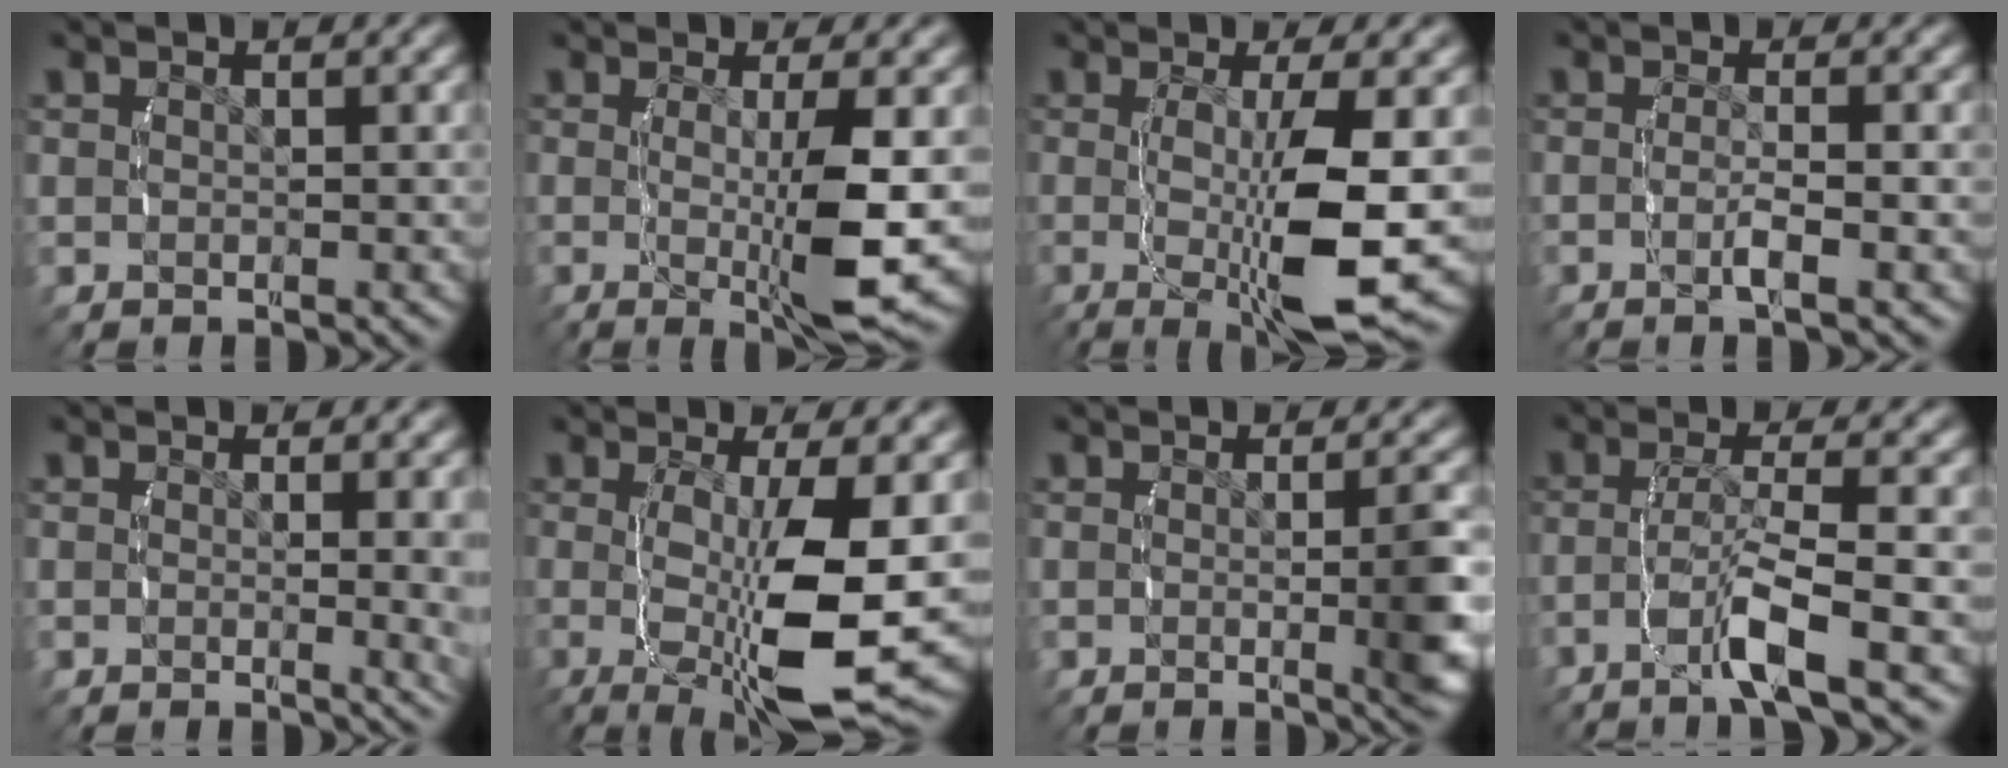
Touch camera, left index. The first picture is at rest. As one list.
[{"total": 6.6, "force": [-0.8, 0.7, 6.5], "torque": [-0.111, -0.018, -0.004]}, {"total": 8.9, "force": [-0.7, 1.9, 8.7], "torque": [-0.148, -0.016, 0.002]}, {"total": 2.1, "force": [-0.9, 0.1, 1.9], "torque": [-0.044, -0.006, -0.017]}, {"total": 3.0, "force": [0.4, 0.4, 2.9], "torque": [-0.029, 0.001, 0.001]}, {"total": 10.5, "force": [-0.9, 3.4, 9.9], "torque": [-0.170, -0.024, 0.005]}, {"total": 4.0, "force": [-0.6, 0.5, 3.9], "torque": [-0.048, -0.003, -0.013]}, {"total": 4.8, "force": [-2.6, 0.0, 4.1], "torque": [-0.079, -0.004, -0.037]}]